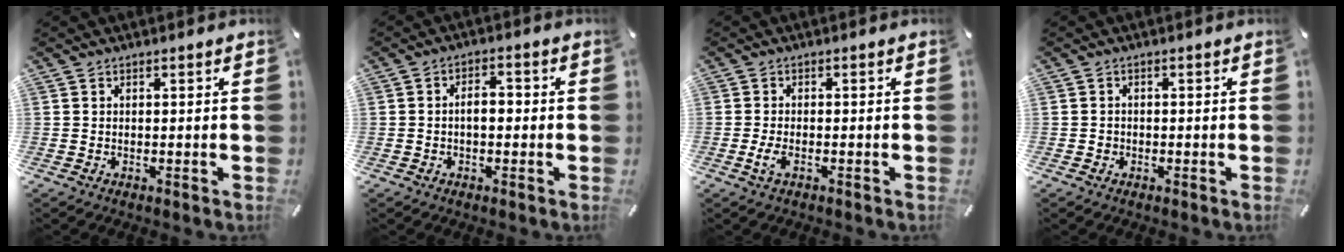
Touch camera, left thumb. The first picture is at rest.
{"total": 4.0, "force": [-0.8, 2.2, 3.2], "torque": [-0.056, 0.012, -0.016]}
{"total": 2.7, "force": [-1.2, 1.0, 2.2], "torque": [-0.055, -0.005, -0.025]}
{"total": 1.0, "force": [-0.5, 0.8, 0.1], "torque": [-0.001, 0.005, -0.012]}